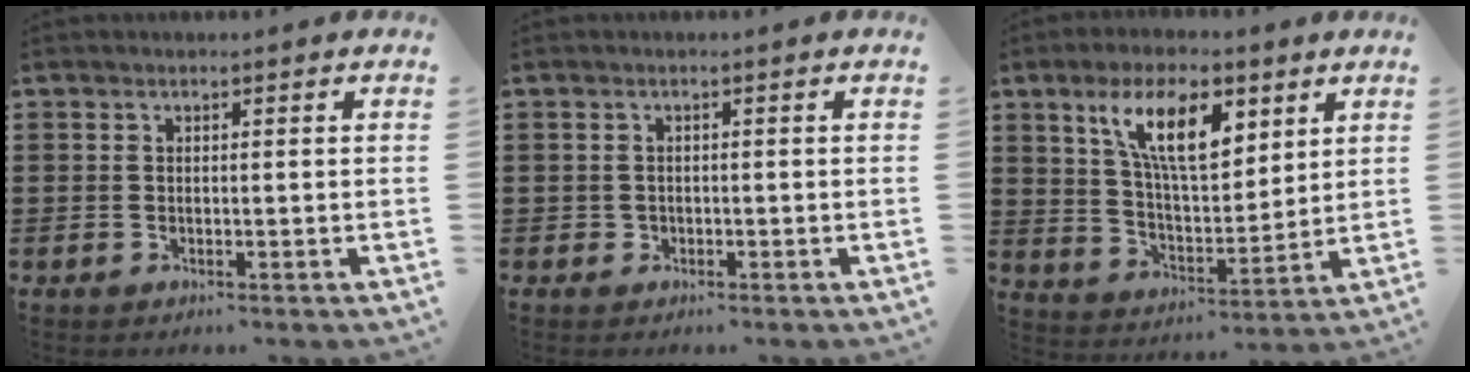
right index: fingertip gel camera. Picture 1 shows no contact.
{"total": 0.8, "force": [0.1, 0.8, 0.2], "torque": [-0.006, 0.004, 0.000]}
{"total": 11.7, "force": [6.1, 4.5, 8.9], "torque": [-0.183, 0.005, 0.107]}